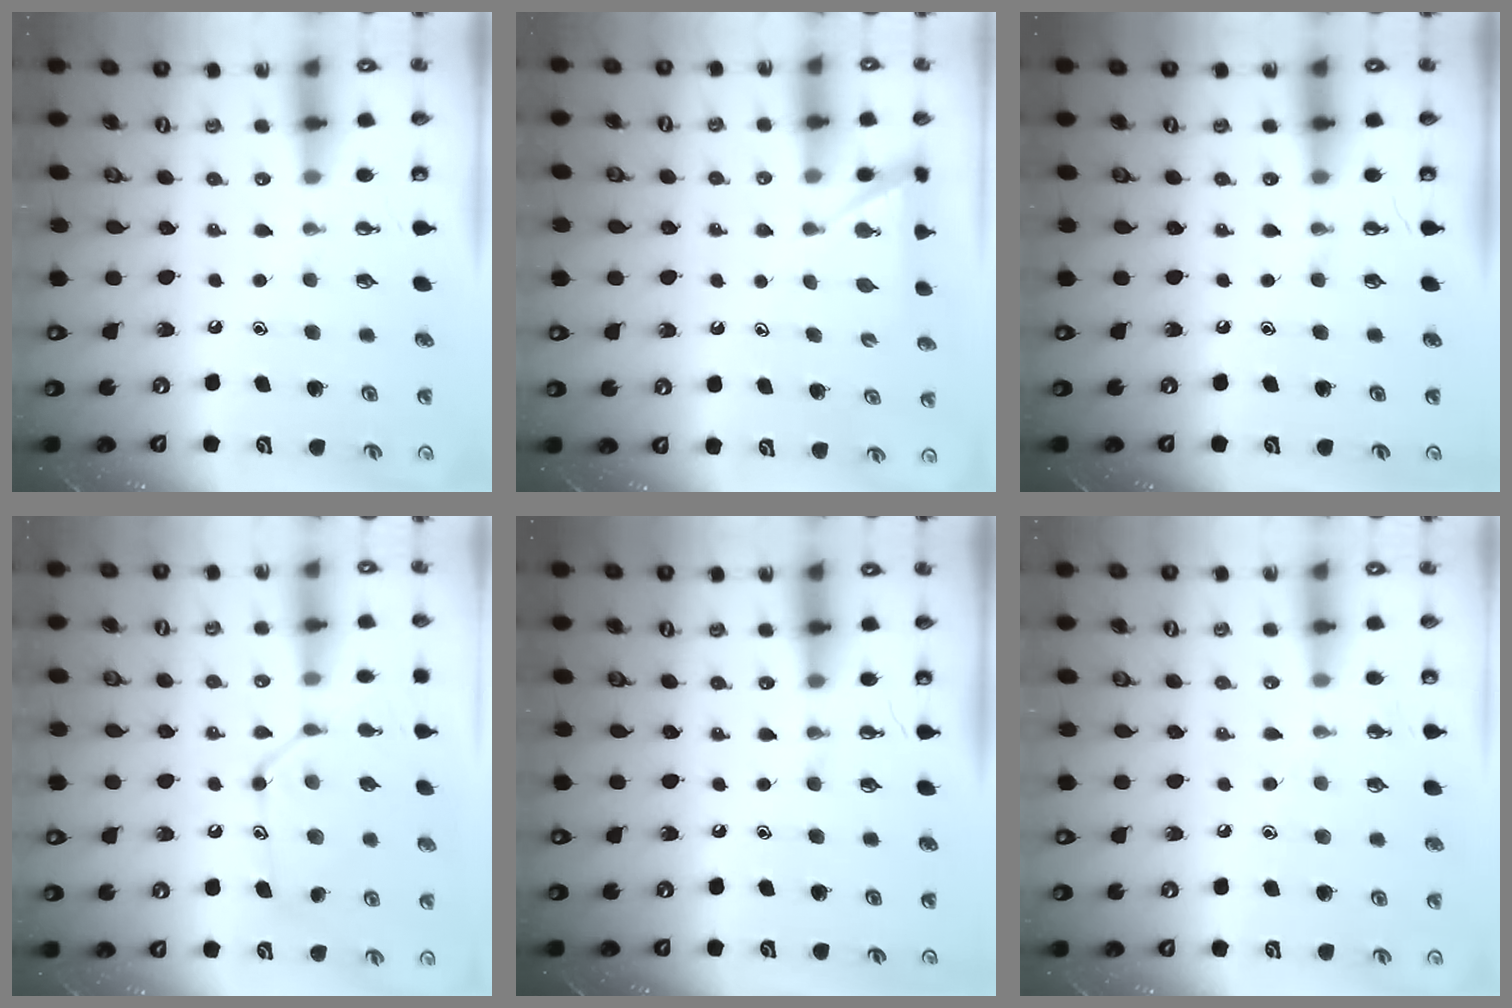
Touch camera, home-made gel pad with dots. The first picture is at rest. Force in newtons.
{"total": 3.9, "press": 3.9, "slide": 0.4}
{"total": 0.0}
{"total": 13.8, "press": 13.8, "slide": 0.7}
{"total": 0.0}
{"total": 4.4, "press": 4.4, "slide": 0.5}